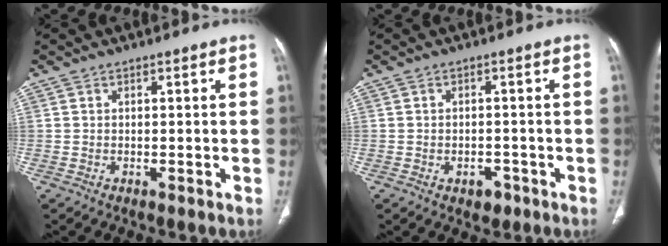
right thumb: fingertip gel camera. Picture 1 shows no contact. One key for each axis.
{"total": 3.0, "fx": -1.5, "fy": 2.0, "fz": 1.6, "tx": -0.014, "ty": 0.010, "tz": -0.014}